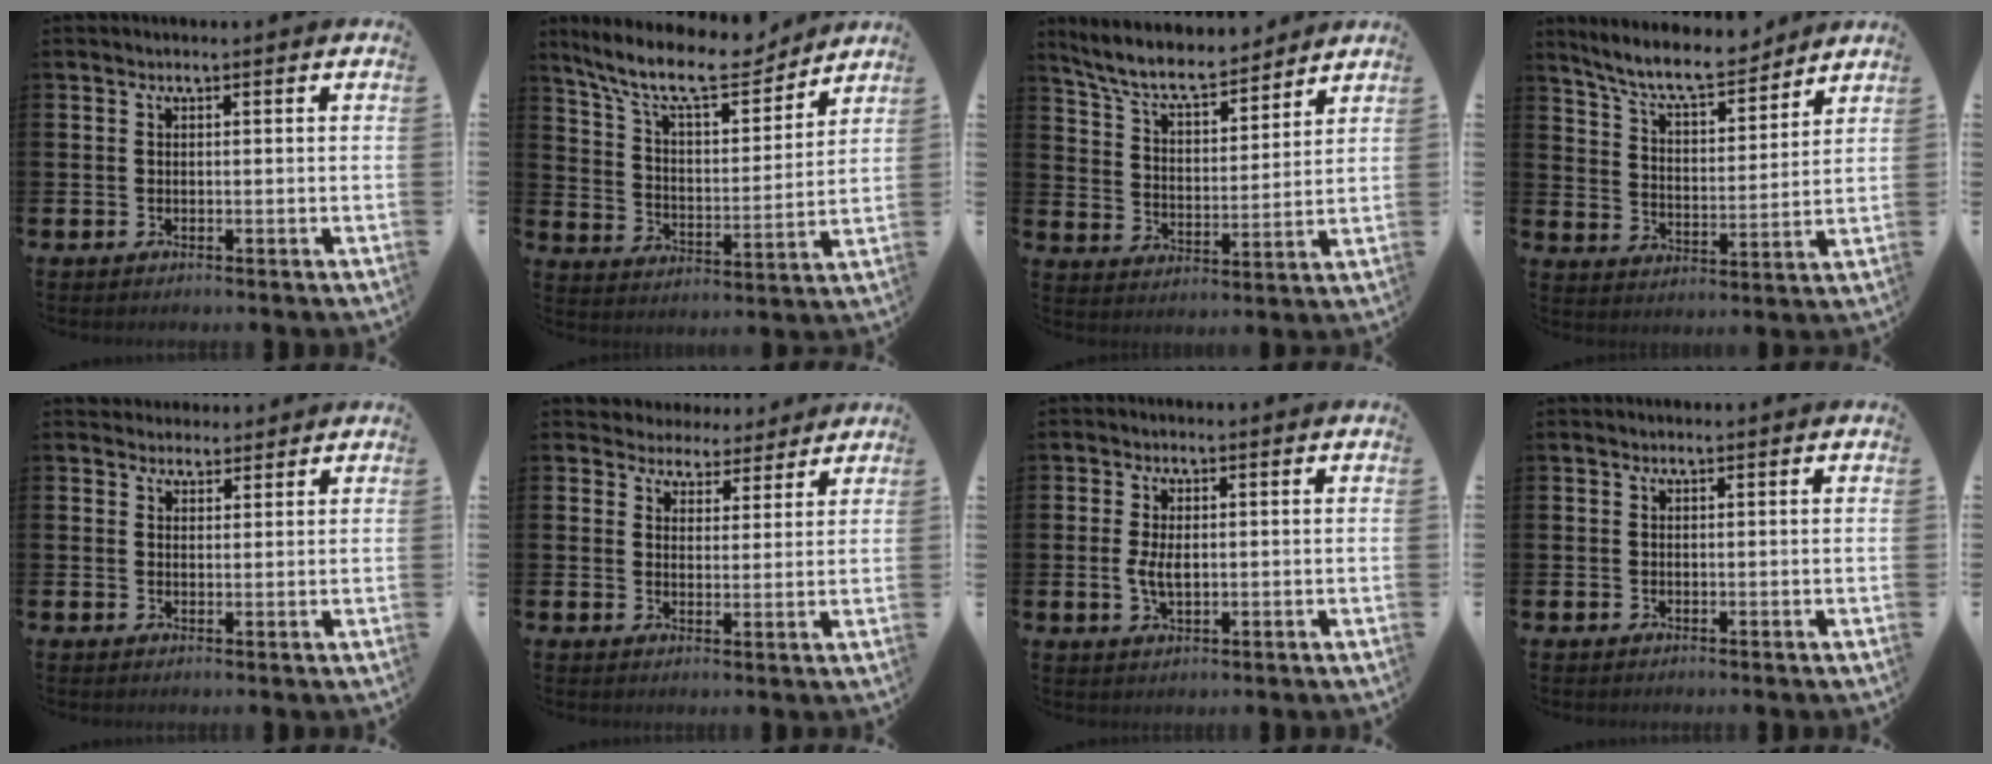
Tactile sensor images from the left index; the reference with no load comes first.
{"total": 12.1, "force": [10.5, 3.0, 5.1], "torque": [-0.126, -0.065, 0.181]}
{"total": 7.9, "force": [7.2, 1.7, 2.7], "torque": [-0.084, -0.045, 0.128]}
{"total": 8.6, "force": [7.9, 1.5, 3.0], "torque": [-0.081, -0.050, 0.138]}
{"total": 2.8, "force": [2.6, 1.1, -0.3], "torque": [0.012, -0.011, 0.045]}
{"total": 3.9, "force": [3.4, 1.8, -0.4], "torque": [-0.006, -0.026, 0.058]}
{"total": 3.3, "force": [0.1, 1.7, 2.8], "torque": [-0.041, 0.000, -0.003]}
{"total": 0.0}